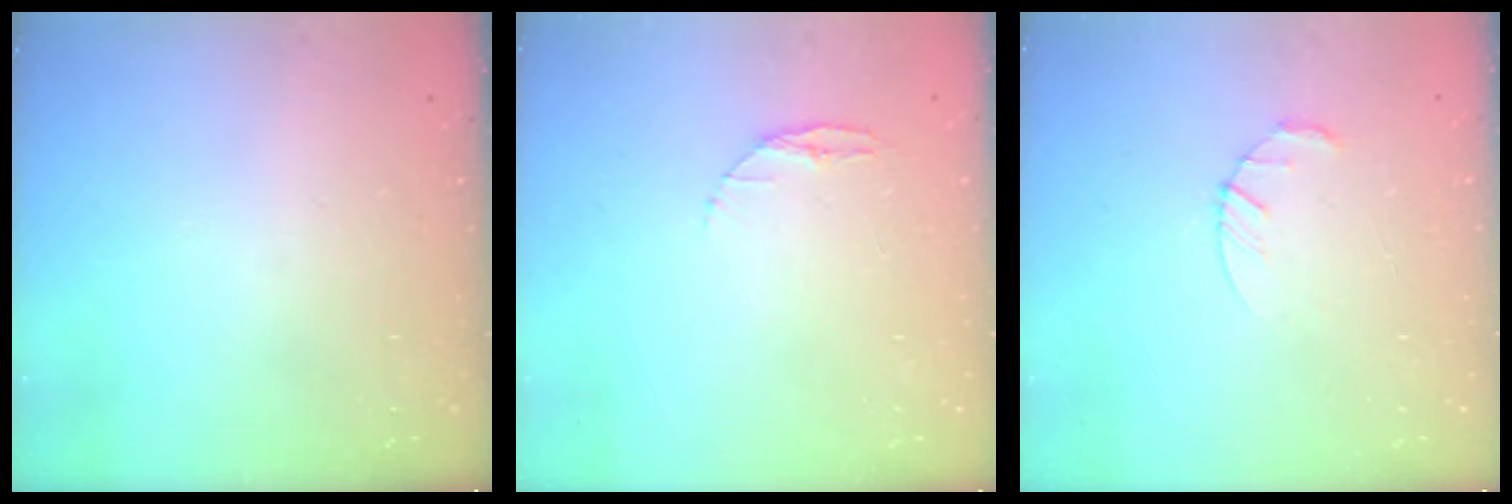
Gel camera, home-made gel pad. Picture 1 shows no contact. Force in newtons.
{"total": 3.4, "press": 3.4, "slide": 0.4}
{"total": 3.5, "press": 3.4, "slide": 0.5}